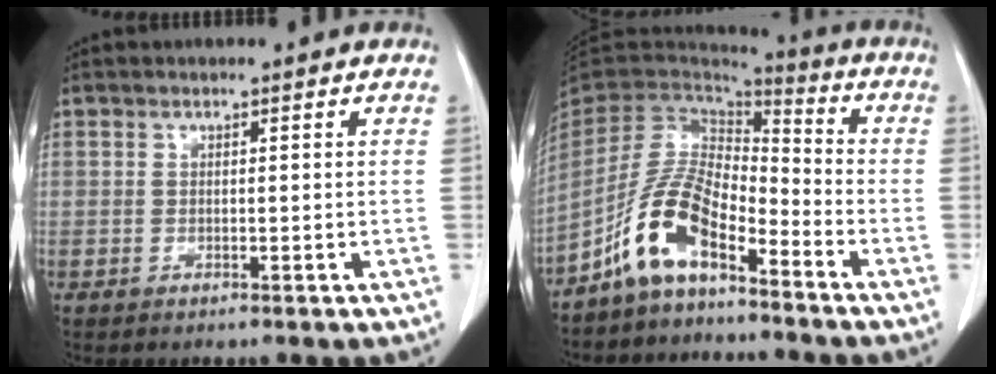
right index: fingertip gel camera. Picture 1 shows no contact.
{"total": 10.8, "force": [-6.8, 4.0, 7.3], "torque": [-0.163, 0.020, -0.134]}